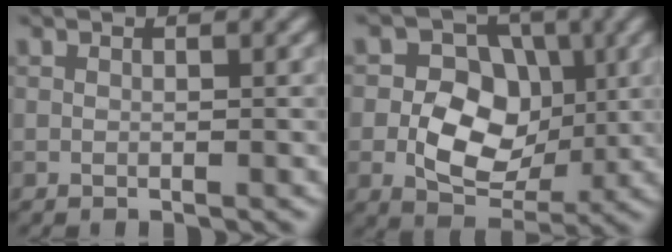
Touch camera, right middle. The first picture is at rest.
{"total": 7.1, "force": [-0.4, 5.5, 4.5], "torque": [-0.067, 0.000, -0.013]}